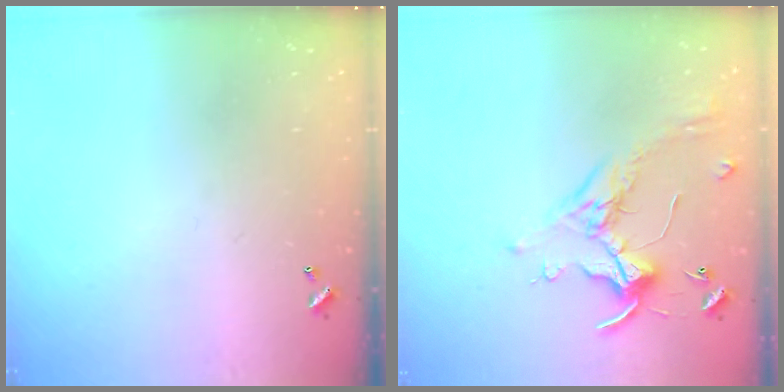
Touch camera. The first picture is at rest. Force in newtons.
{"total": 0.9, "press": 0.5, "slide": 0.7}